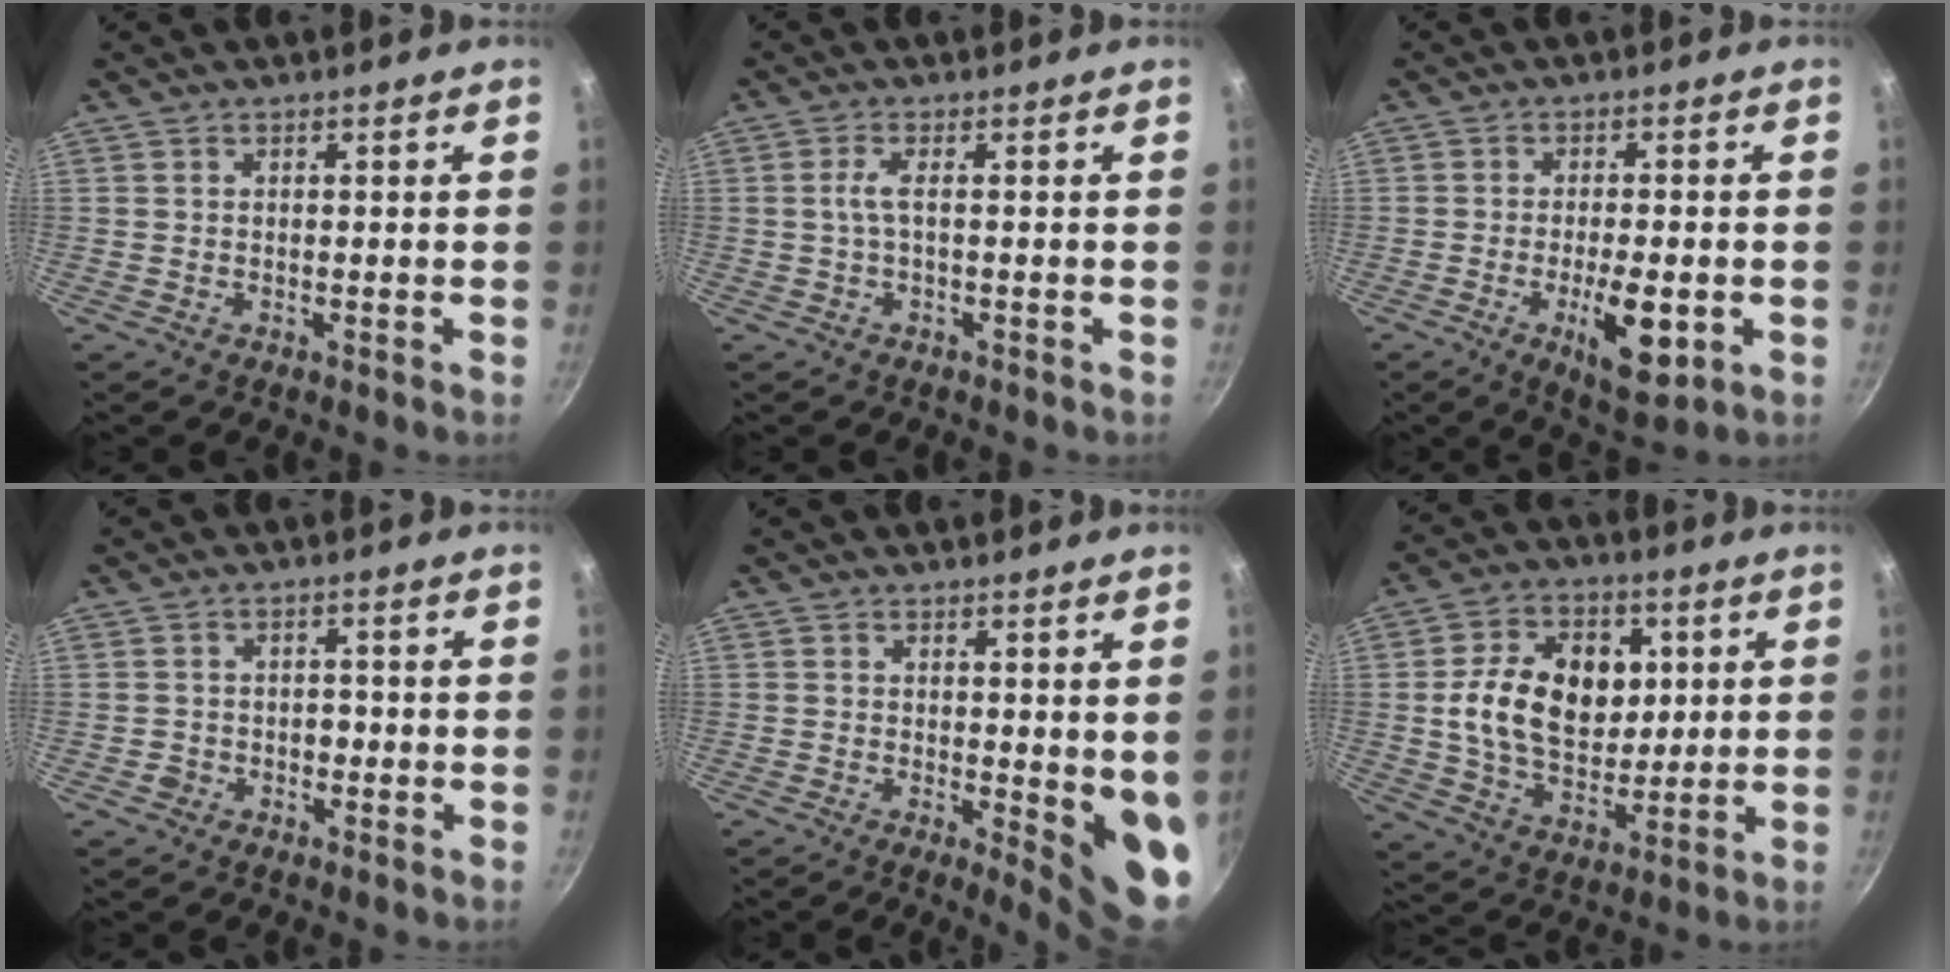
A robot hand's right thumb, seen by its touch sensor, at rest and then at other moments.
{"total": 2.4, "force": [-0.3, 0.3, 2.3], "torque": [-0.060, 0.005, -0.006]}
{"total": 9.9, "force": [-2.9, 3.5, 8.8], "torque": [-0.132, 0.004, -0.038]}
{"total": 2.5, "force": [-1.0, 2.1, 0.9], "torque": [0.001, 0.016, -0.012]}
{"total": 8.0, "force": [0.3, 2.7, 7.5], "torque": [-0.078, -0.020, 0.006]}
{"total": 16.6, "force": [2.7, 11.8, 11.3], "torque": [-0.163, -0.002, 0.045]}